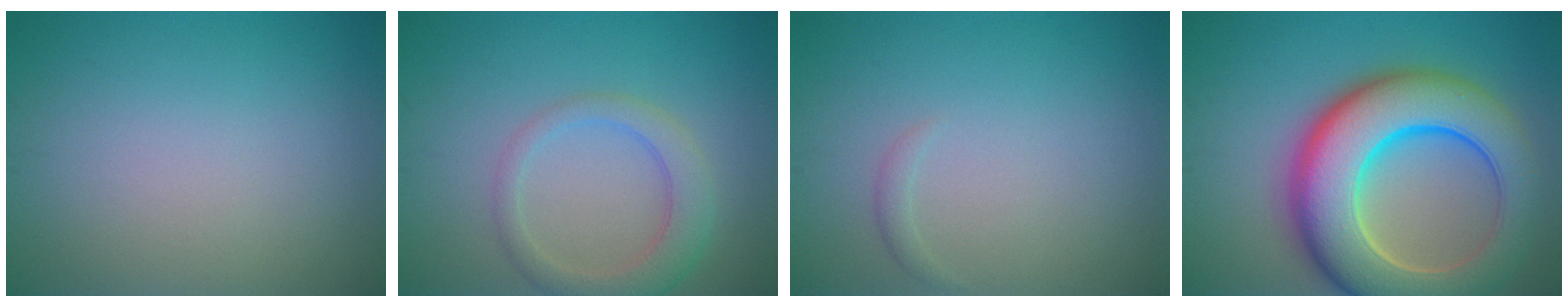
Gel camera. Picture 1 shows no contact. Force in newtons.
{"total": 3.5, "press": 3.5, "slide": 0.4}
{"total": 0.7, "press": 0.7, "slide": 0.0}
{"total": 13.0, "press": 12.9, "slide": 0.3}